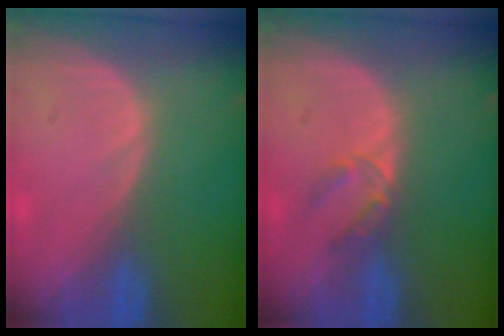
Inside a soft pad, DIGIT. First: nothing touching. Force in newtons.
{"total": 2.7, "press": 2.5, "slide": 1.0}